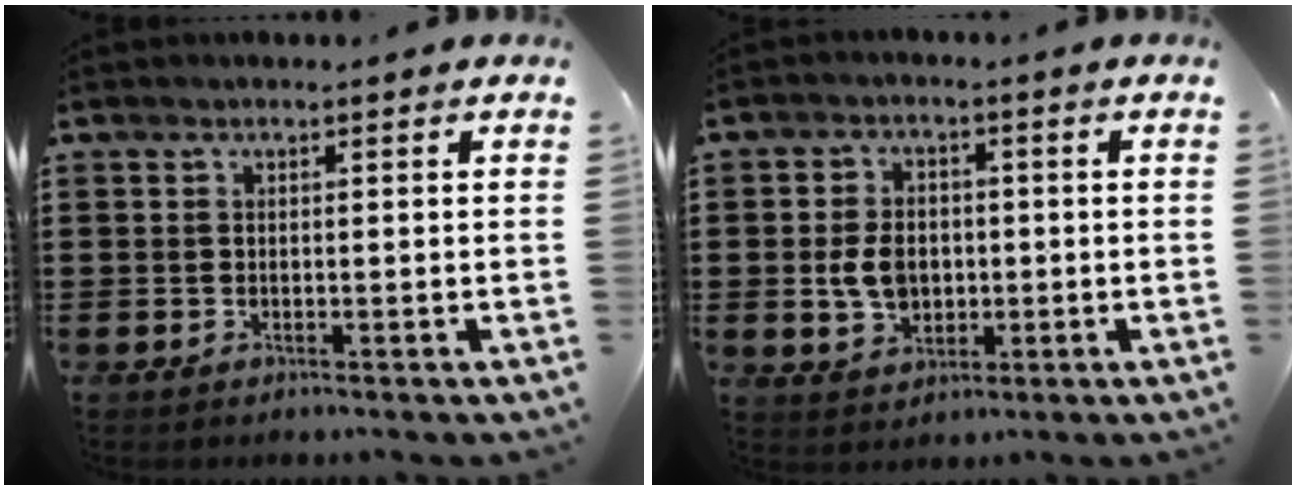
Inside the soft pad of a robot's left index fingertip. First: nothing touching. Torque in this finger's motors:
{"motor_torque": [0.37, 0.04, 0.35, 0.09]}